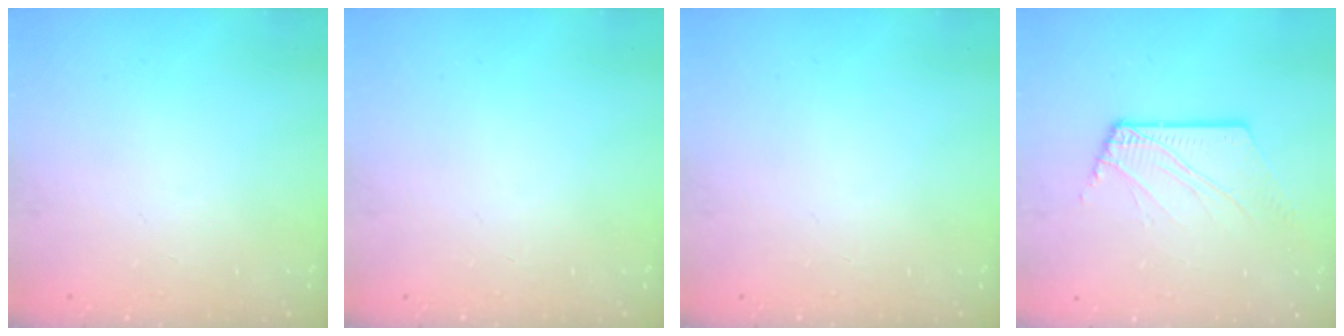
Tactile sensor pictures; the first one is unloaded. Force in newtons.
{"total": 0.0}
{"total": 0.0}
{"total": 6.9, "press": 6.8, "slide": 0.8}